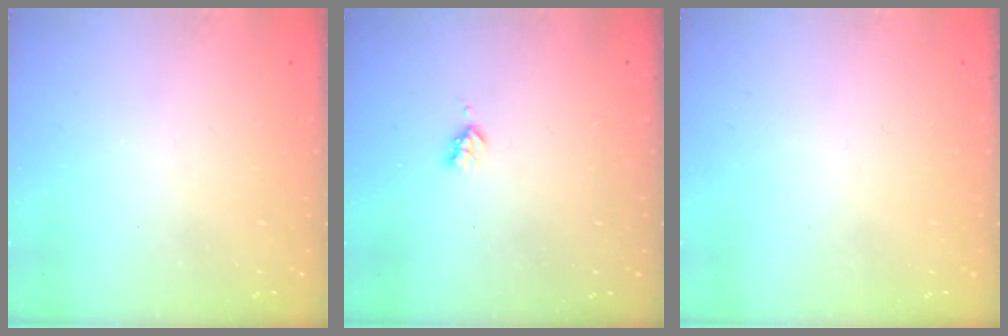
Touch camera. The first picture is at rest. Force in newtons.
{"total": 2.9, "press": 2.9, "slide": 0.5}
{"total": 0.0}